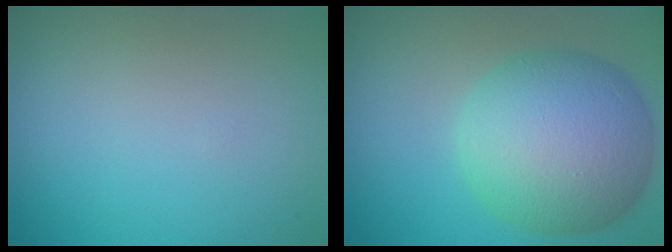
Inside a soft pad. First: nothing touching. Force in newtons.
{"total": 10.8, "press": 10.8, "slide": 0.3}